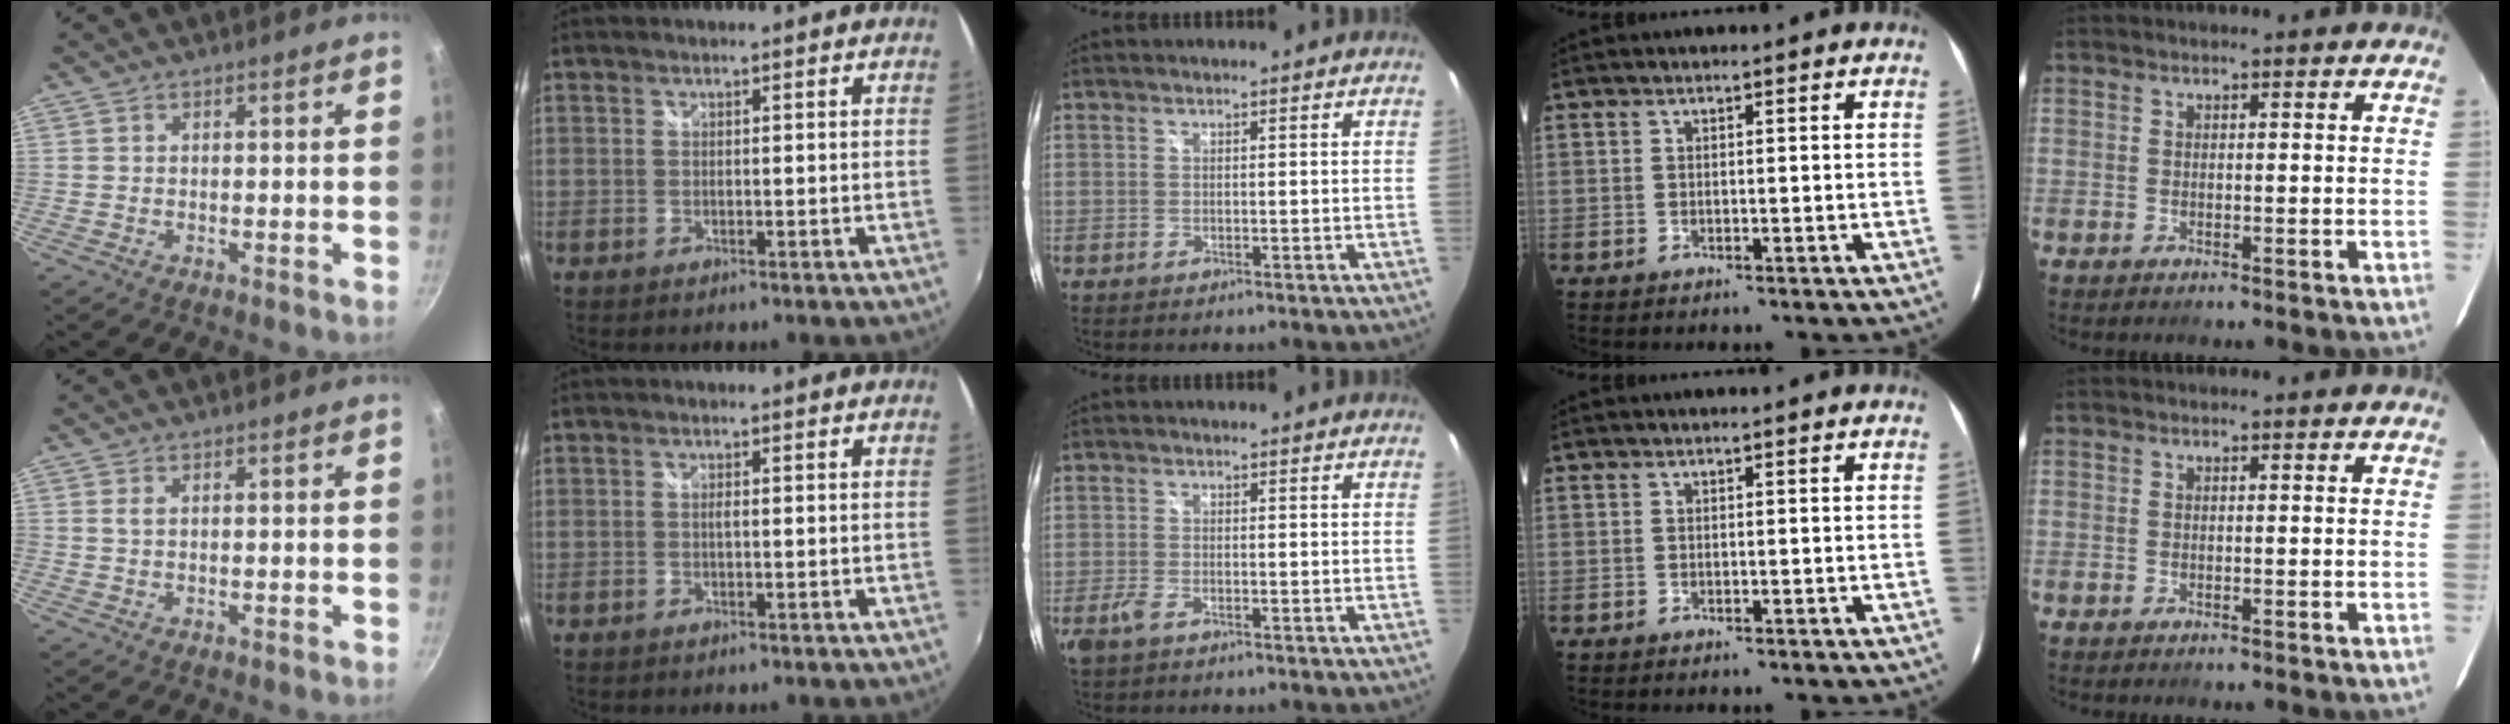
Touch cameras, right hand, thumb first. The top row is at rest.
{"thumb": {"total": 1.1, "force": [0.3, 0.5, 0.9], "torque": [-0.018, 0.001, 0.006]}, "index": {"total": 0.7, "force": [-0.1, 0.2, 0.7], "torque": [-0.013, 0.003, -0.003]}, "middle": {"total": 2.6, "force": [-1.7, 1.0, 1.7], "torque": [-0.042, -0.006, -0.033]}}